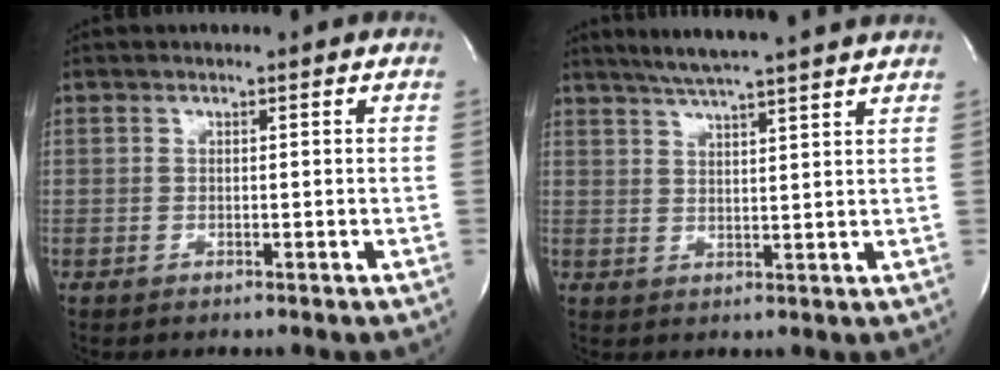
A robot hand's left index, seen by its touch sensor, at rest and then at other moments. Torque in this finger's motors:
{"motor_torque": [0.06, -0.42, 0.15, 0.05]}